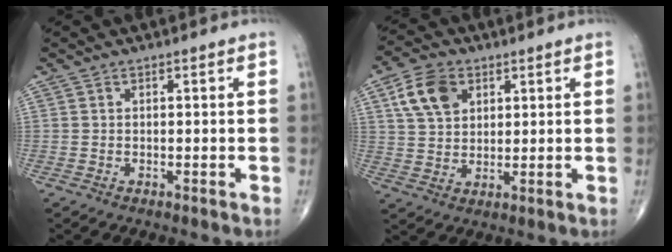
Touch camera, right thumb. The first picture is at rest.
{"total": 8.8, "force": [3.6, 6.1, 5.3], "torque": [-0.083, -0.005, 0.068]}